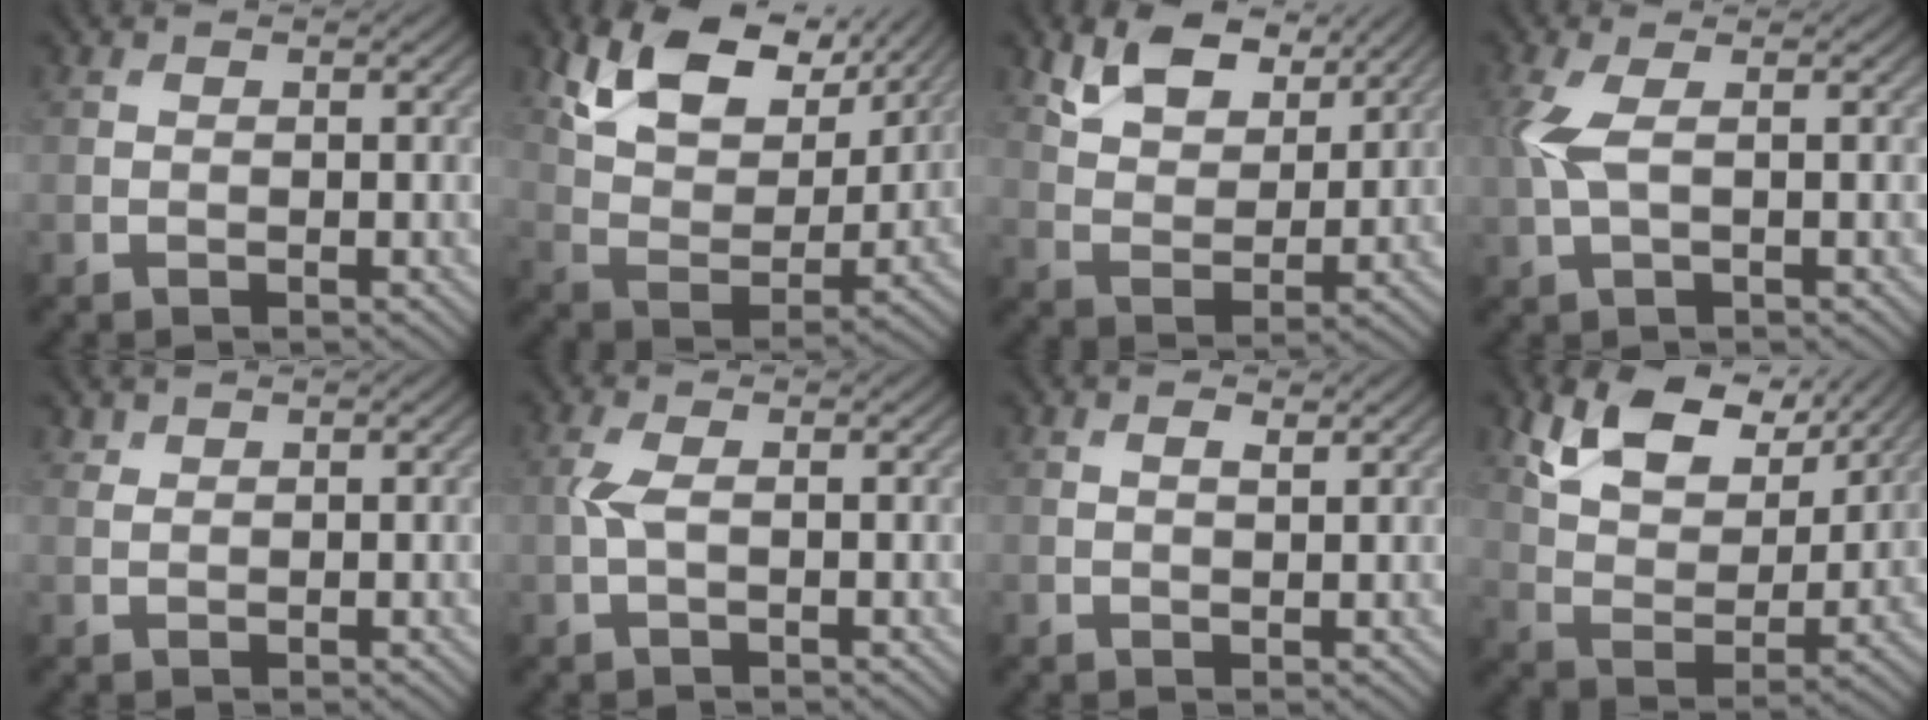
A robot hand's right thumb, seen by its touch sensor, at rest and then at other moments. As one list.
[{"total": 12.6, "force": [7.3, 6.6, 7.9], "torque": [-0.165, 0.005, 0.129]}, {"total": 8.4, "force": [5.4, 4.4, 4.8], "torque": [-0.106, -0.004, 0.097]}, {"total": 3.6, "force": [0.5, 1.2, 3.4], "torque": [-0.091, 0.008, 0.009]}, {"total": 0.9, "force": [0.9, 0.3, 0.2], "torque": [-0.009, 0.001, 0.022]}, {"total": 2.1, "force": [0.0, 0.5, 2.0], "torque": [-0.053, 0.006, -0.002]}, {"total": 1.2, "force": [0.7, 0.4, 0.9], "torque": [-0.021, -0.001, 0.012]}, {"total": 11.4, "force": [6.7, 5.9, 7.1], "torque": [-0.153, 0.003, 0.119]}]